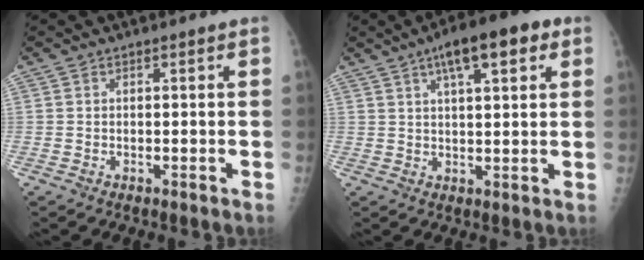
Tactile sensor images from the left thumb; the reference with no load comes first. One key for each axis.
{"total": 11.3, "fx": 5.5, "fy": 3.6, "fz": 9.2, "tx": -0.122, "ty": 0.006, "tz": 0.077}